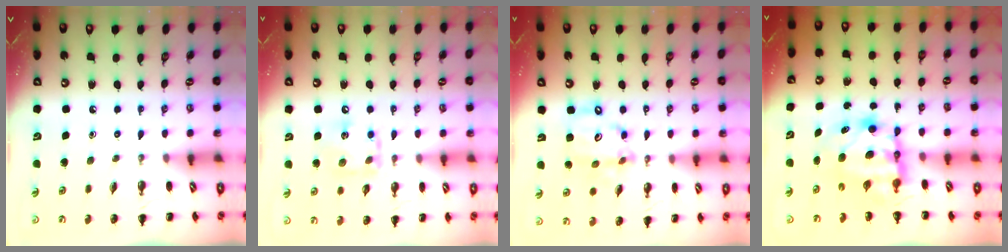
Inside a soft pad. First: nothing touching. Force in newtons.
{"total": 10.1, "press": 10.1, "slide": 0.8}
{"total": 12.3, "press": 12.0, "slide": 2.8}
{"total": 7.1, "press": 6.9, "slide": 1.7}